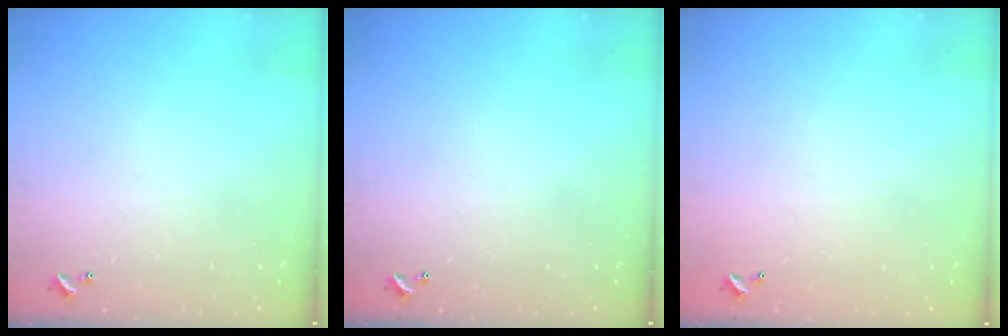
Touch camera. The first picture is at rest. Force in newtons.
{"total": 0.0}
{"total": 2.8, "press": 2.8, "slide": 0.1}